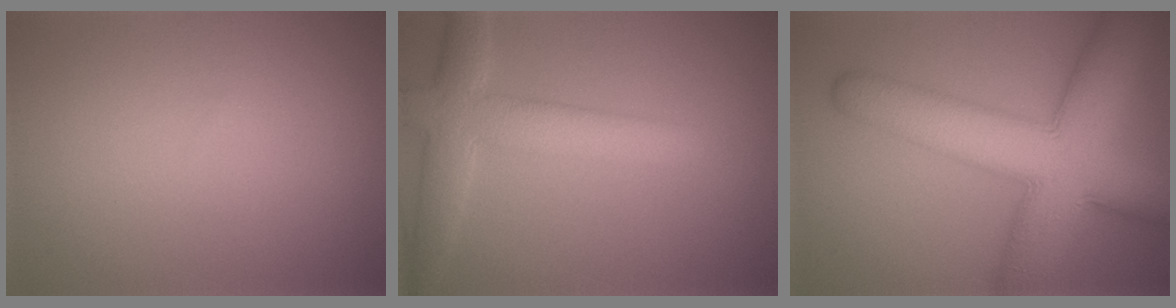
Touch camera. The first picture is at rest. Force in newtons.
{"total": 5.7, "press": 5.7, "slide": 0.2}
{"total": 11.9, "press": 11.9, "slide": 0.6}